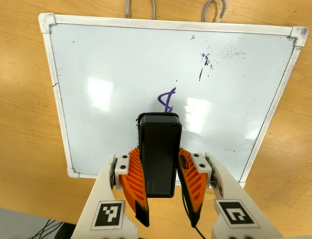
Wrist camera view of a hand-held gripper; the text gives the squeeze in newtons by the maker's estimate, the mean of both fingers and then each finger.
{"total": 10.2, "left": 8.5, "right": 11.8}